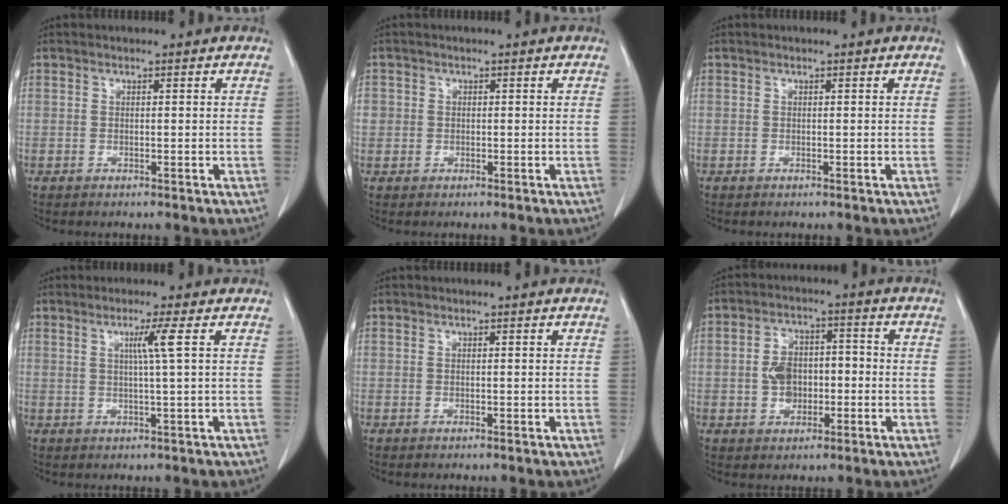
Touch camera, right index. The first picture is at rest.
{"total": 1.9, "force": [0.1, 1.8, 0.4], "torque": [0.000, 0.007, 0.005]}
{"total": 0.0}
{"total": 3.3, "force": [0.9, -1.1, 3.0], "torque": [-0.056, -0.004, 0.019]}
{"total": 0.0}
{"total": 6.3, "force": [-1.0, 4.5, 4.3], "torque": [-0.082, 0.024, -0.014]}